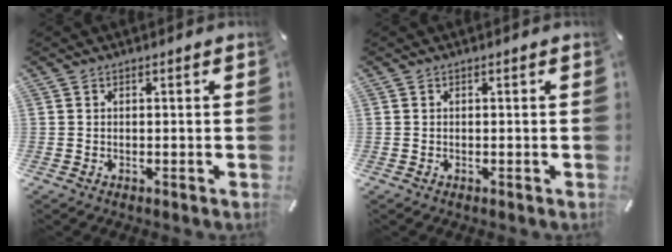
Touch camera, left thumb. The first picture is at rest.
{"total": 0.0}